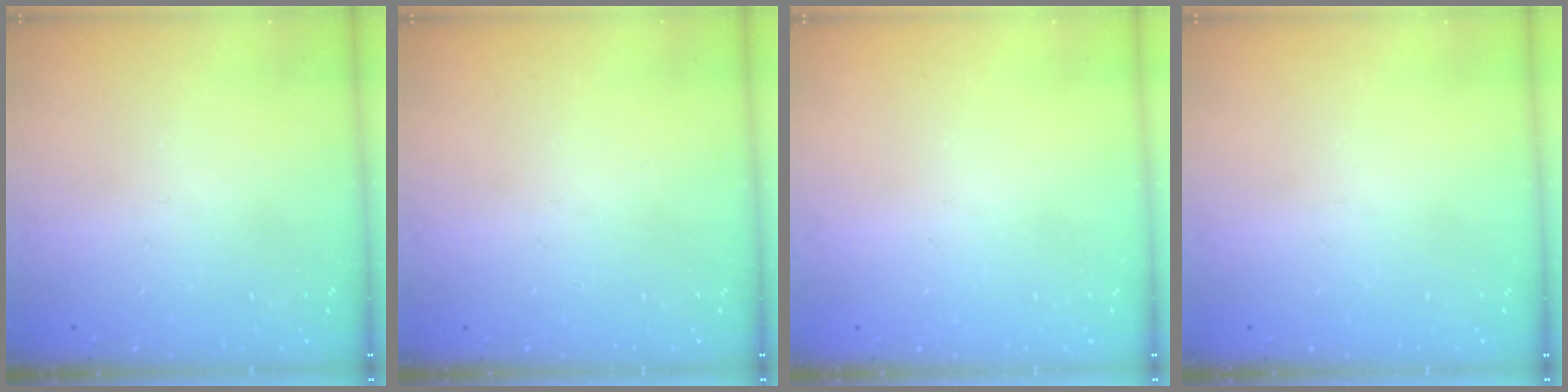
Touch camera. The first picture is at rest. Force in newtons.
{"total": 0.0}
{"total": 0.0}
{"total": 0.0}